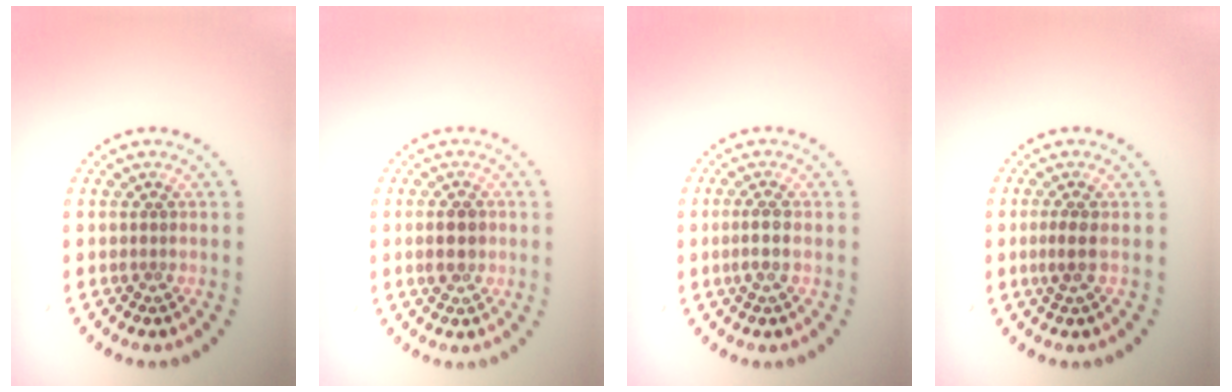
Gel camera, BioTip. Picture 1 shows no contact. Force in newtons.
{"total": 2.1, "press": 2.1, "slide": 0.2}
{"total": 1.5, "press": 1.3, "slide": 0.7}
{"total": 1.5, "press": 1.2, "slide": 0.9}